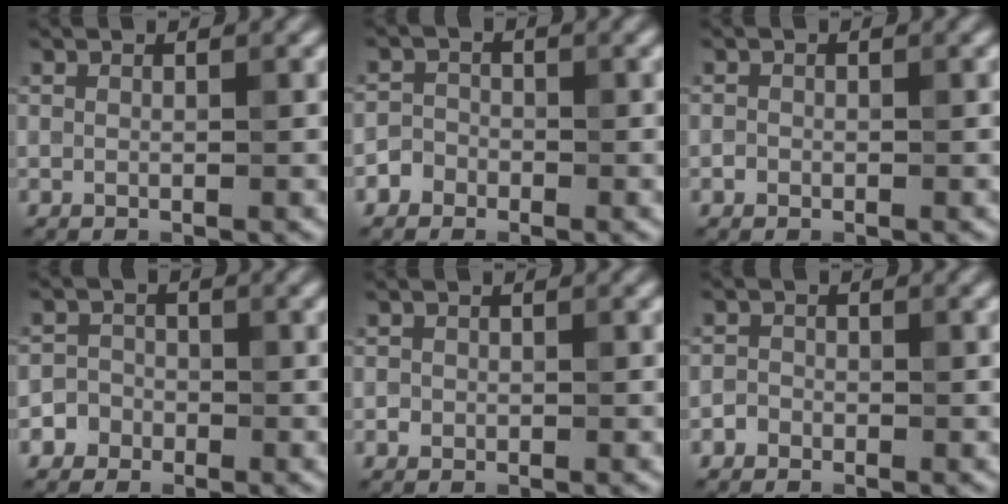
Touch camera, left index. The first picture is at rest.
{"total": 1.6, "force": [-0.9, 1.3, 0.0], "torque": [0.019, 0.005, -0.023]}
{"total": 0.6, "force": [-0.3, 0.5, 0.1], "torque": [0.002, -0.003, -0.006]}
{"total": 2.4, "force": [-1.3, 2.0, 0.1], "torque": [0.028, 0.003, -0.028]}
{"total": 0.7, "force": [-0.2, 0.6, 0.1], "torque": [0.003, -0.004, -0.005]}
{"total": 1.1, "force": [-0.6, 0.9, 0.1], "torque": [0.006, 0.002, -0.013]}